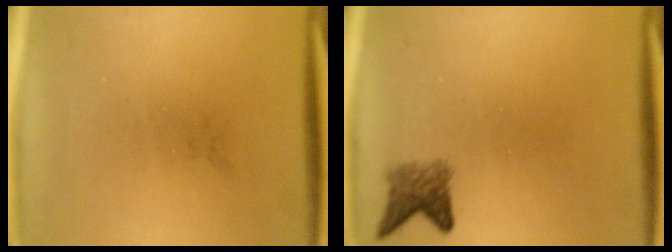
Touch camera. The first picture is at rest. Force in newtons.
{"total": 2.8}